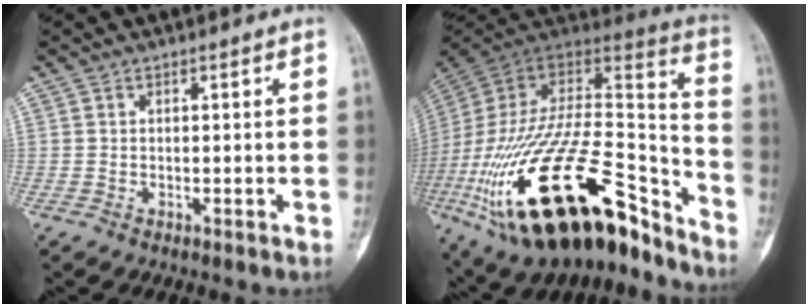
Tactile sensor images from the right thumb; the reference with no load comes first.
{"total": 39.8, "force": [-21.3, 16.6, 29.2], "torque": [-0.528, 0.043, -0.351]}